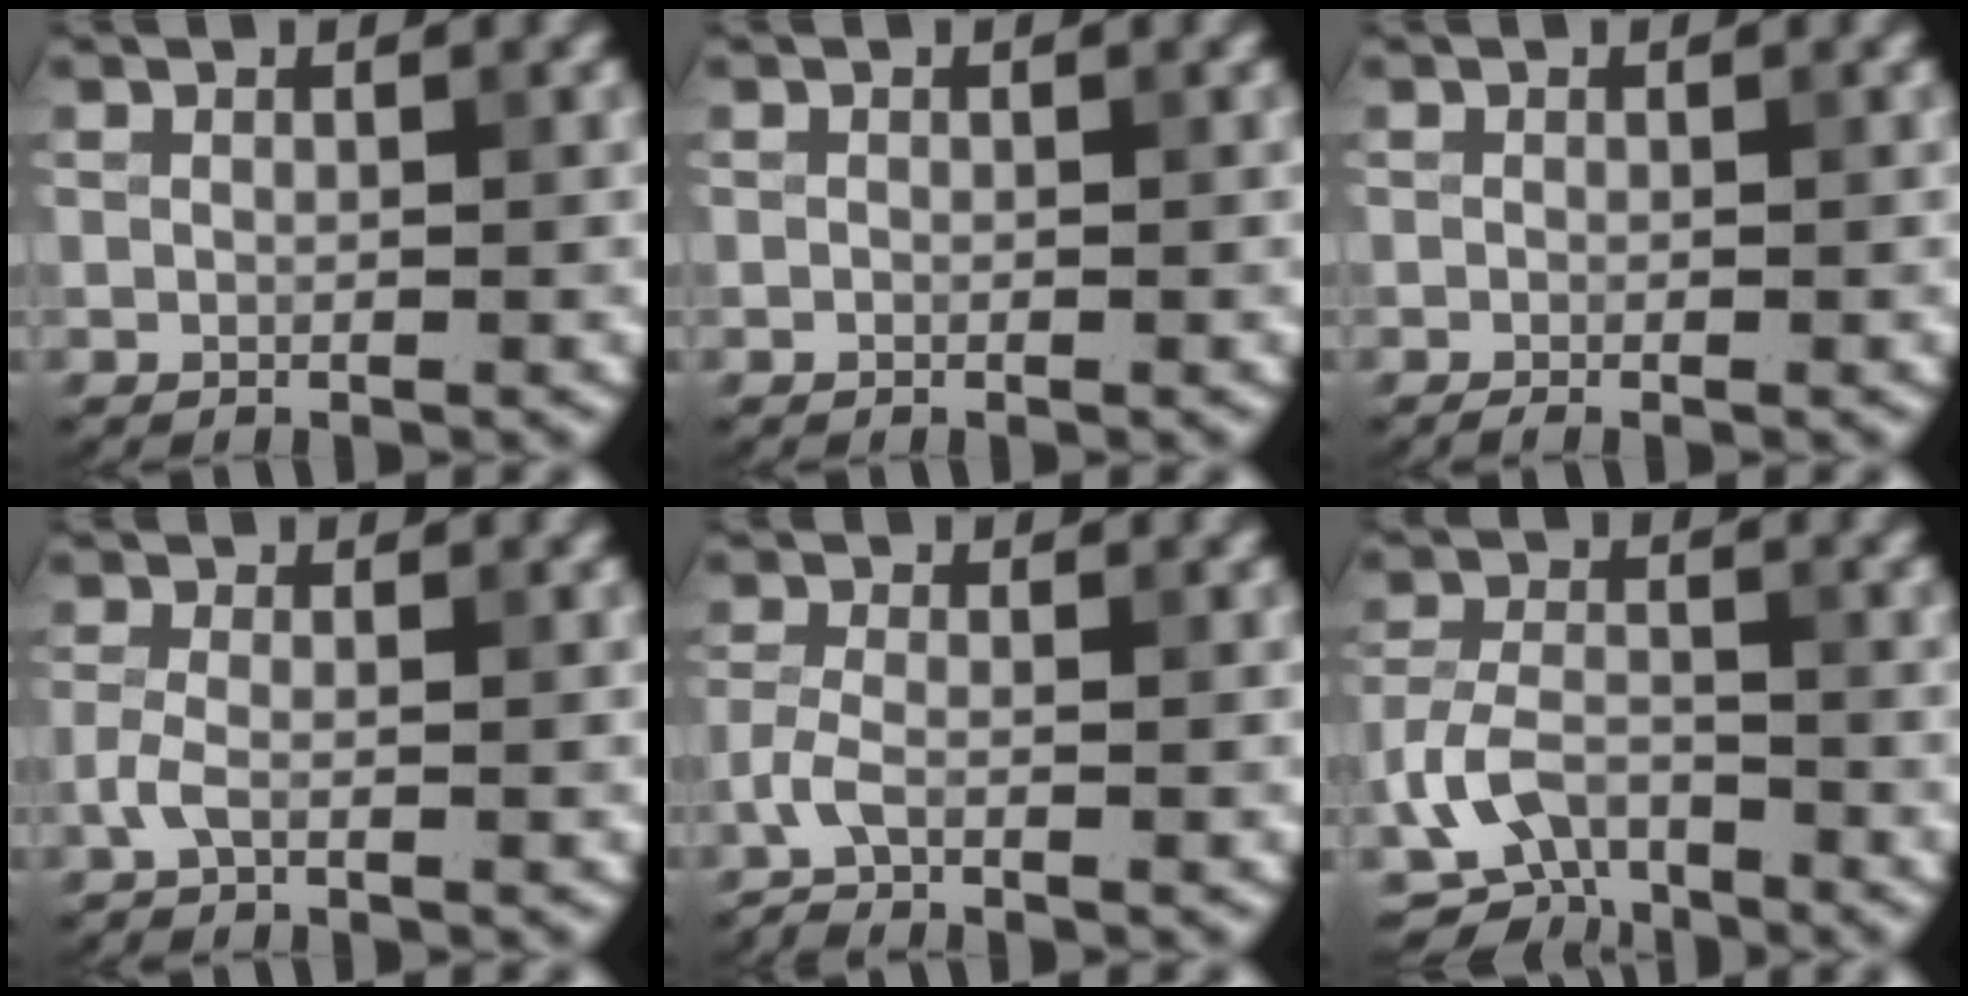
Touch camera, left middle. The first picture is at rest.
{"total": 0.0}
{"total": 0.6, "force": [-0.4, 0.1, 0.4], "torque": [-0.005, -0.001, -0.007]}
{"total": 1.4, "force": [-0.8, 0.3, 1.2], "torque": [-0.029, 0.001, -0.022]}
{"total": 1.8, "force": [-1.3, 0.3, 1.2], "torque": [-0.031, -0.005, -0.040]}
{"total": 5.3, "force": [-3.0, 3.1, 3.0], "torque": [-0.063, -0.001, -0.066]}